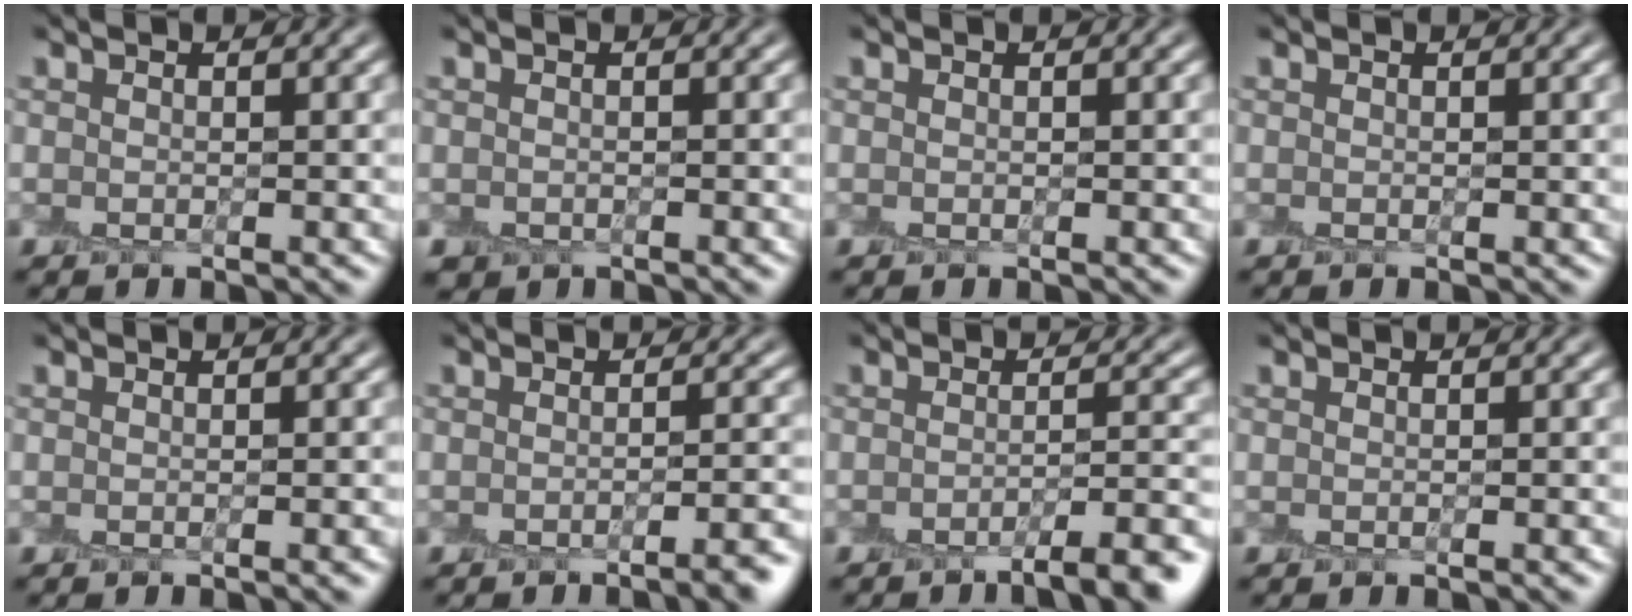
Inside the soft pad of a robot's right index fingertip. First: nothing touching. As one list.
[{"total": 0.9, "force": [-0.7, 0.5, 0.0], "torque": [0.001, -0.008, -0.013]}, {"total": 0.0}, {"total": 0.0}, {"total": 1.1, "force": [-0.5, 0.2, 0.9], "torque": [-0.008, 0.000, -0.009]}, {"total": 3.6, "force": [-2.0, 1.0, 2.9], "torque": [-0.021, 0.004, -0.033]}, {"total": 5.8, "force": [-3.6, 1.3, 4.3], "torque": [-0.050, 0.006, -0.055]}, {"total": 0.6, "force": [-0.4, 0.0, 0.4], "torque": [-0.004, 0.001, -0.005]}]